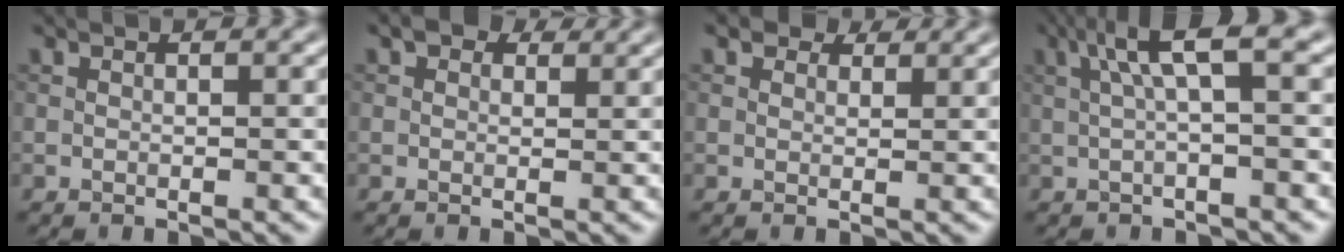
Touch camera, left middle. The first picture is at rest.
{"total": 2.6, "force": [1.8, 1.4, 1.2], "torque": [-0.021, -0.001, 0.016]}
{"total": 2.7, "force": [2.0, 1.4, 1.0], "torque": [-0.017, -0.007, 0.028]}
{"total": 4.4, "force": [1.1, 0.7, 4.2], "torque": [-0.075, 0.018, 0.018]}